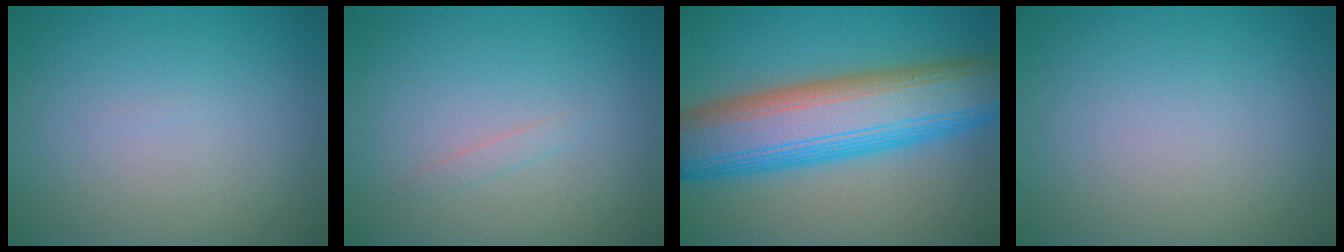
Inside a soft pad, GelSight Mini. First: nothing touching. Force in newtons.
{"total": 0.6, "press": 0.6, "slide": 0.0}
{"total": 12.3, "press": 12.3, "slide": 0.2}
{"total": 0.0}